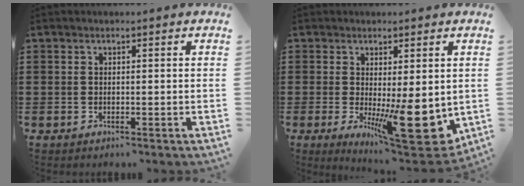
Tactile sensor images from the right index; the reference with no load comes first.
{"total": 11.2, "force": [-2.6, 3.2, 10.4], "torque": [-0.139, -0.017, -0.033]}